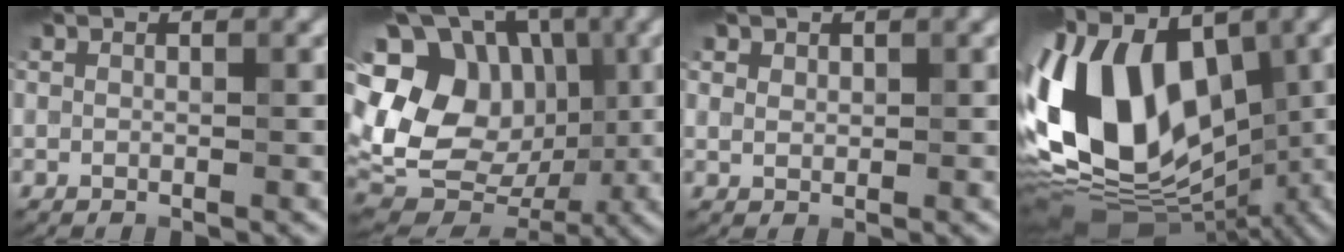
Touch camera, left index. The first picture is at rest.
{"total": 18.1, "force": [2.2, 14.8, 10.2], "torque": [-0.208, 0.039, 0.036]}
{"total": 2.1, "force": [1.2, 1.4, 0.8], "torque": [-0.032, 0.002, 0.035]}
{"total": 16.9, "force": [-1.0, 11.3, 12.4], "torque": [-0.249, 0.003, -0.024]}